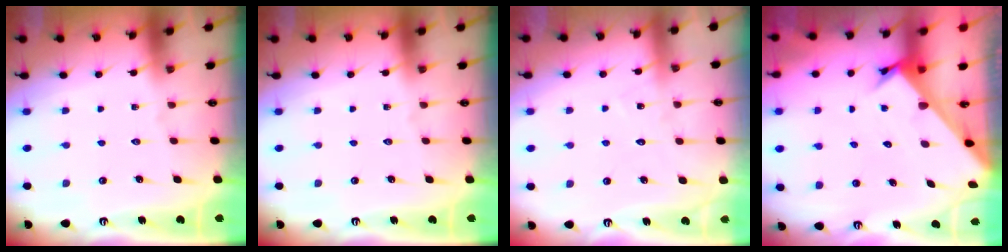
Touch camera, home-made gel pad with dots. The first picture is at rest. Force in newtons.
{"total": 0.0}
{"total": 6.4, "press": 6.4, "slide": 0.5}
{"total": 2.6, "press": 2.6, "slide": 0.2}